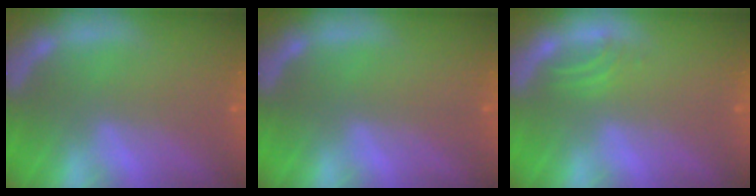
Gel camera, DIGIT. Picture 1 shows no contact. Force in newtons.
{"total": 0.0}
{"total": 1.5}